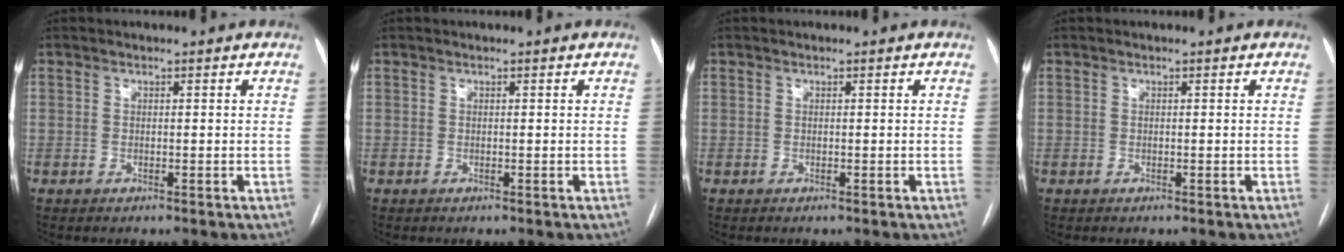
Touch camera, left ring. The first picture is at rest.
{"total": 0.0}
{"total": 0.0}
{"total": 0.0}